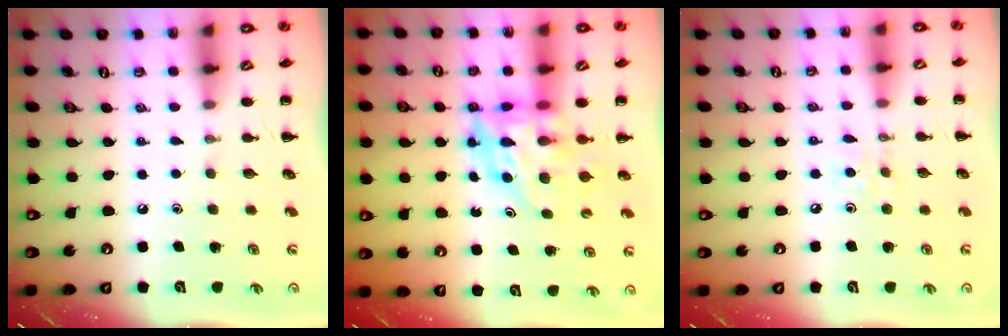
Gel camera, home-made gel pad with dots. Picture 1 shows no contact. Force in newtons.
{"total": 7.3, "press": 7.0, "slide": 2.2}
{"total": 4.4, "press": 4.0, "slide": 1.7}